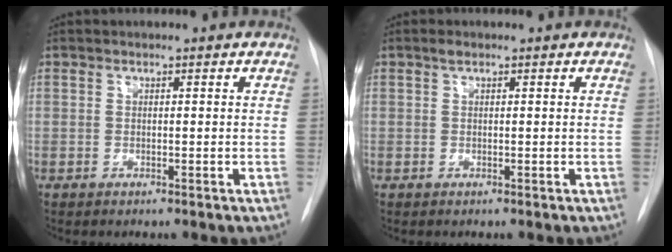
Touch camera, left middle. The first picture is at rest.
{"total": 0.7, "force": [0.5, 0.3, 0.4], "torque": [-0.007, 0.006, 0.009]}